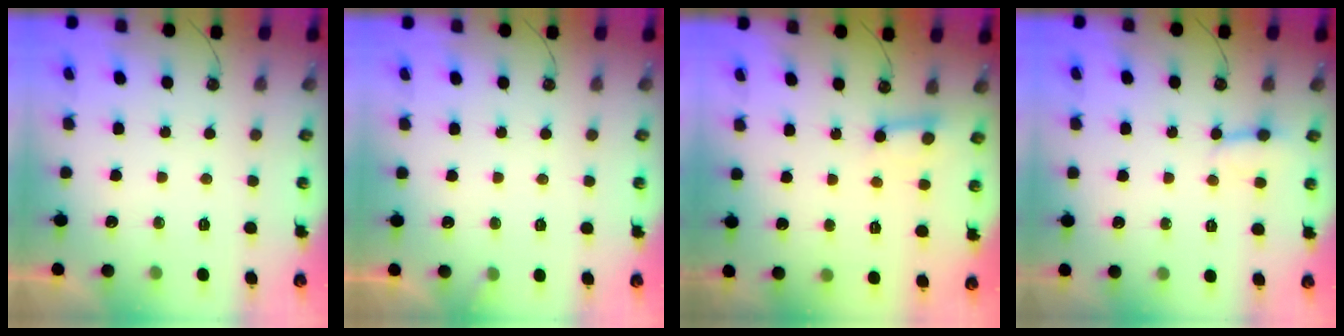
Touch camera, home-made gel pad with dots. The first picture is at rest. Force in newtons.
{"total": 4.4, "press": 4.4, "slide": 0.3}
{"total": 4.5, "press": 4.4, "slide": 0.4}
{"total": 2.8, "press": 2.8, "slide": 0.2}